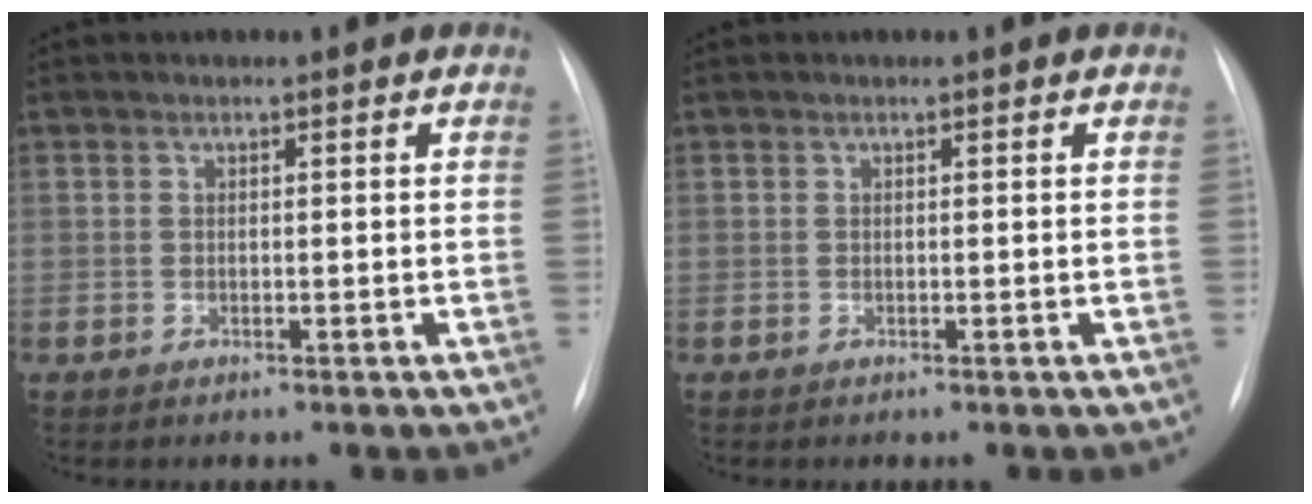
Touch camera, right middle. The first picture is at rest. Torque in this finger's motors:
{"motor_torque": [0.00, 0.00, 0.00, 0.00]}